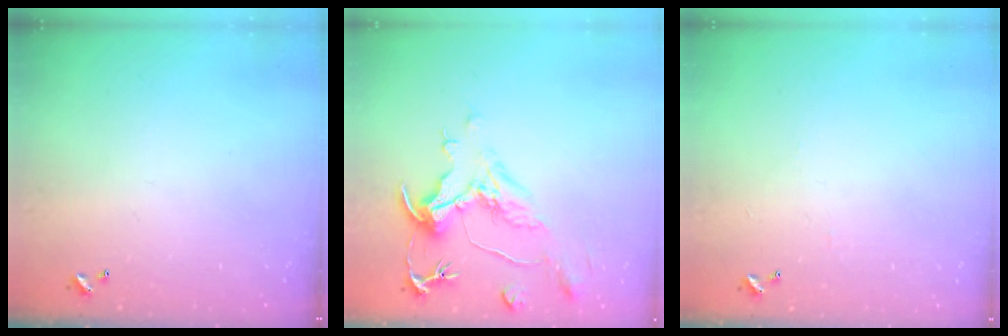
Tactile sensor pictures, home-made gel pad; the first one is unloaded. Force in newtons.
{"total": 1.8, "press": 0.8, "slide": 1.5}
{"total": 2.2, "press": 2.2, "slide": 0.4}